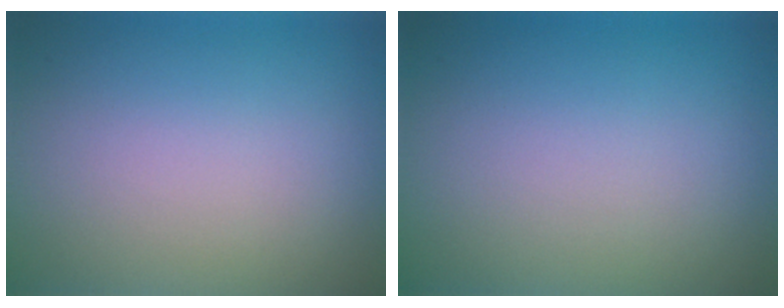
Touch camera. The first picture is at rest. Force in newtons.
{"total": 0.0}